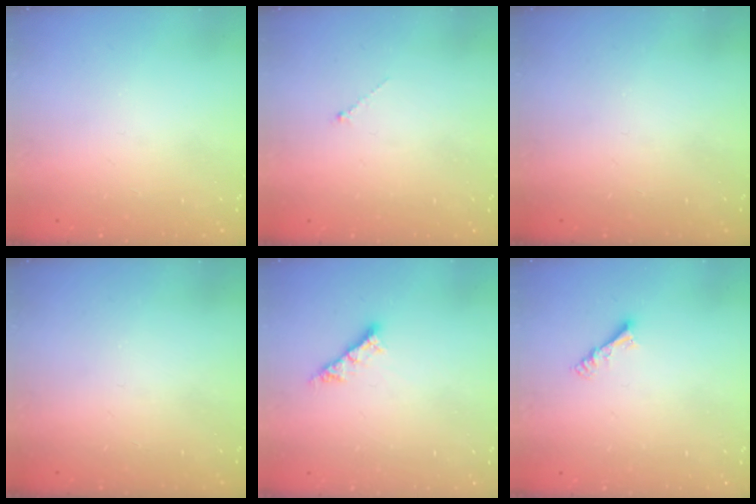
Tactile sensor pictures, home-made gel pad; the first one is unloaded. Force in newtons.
{"total": 0.0}
{"total": 0.0}
{"total": 0.0}
{"total": 5.0, "press": 5.0, "slide": 0.3}
{"total": 5.2, "press": 5.1, "slide": 0.5}